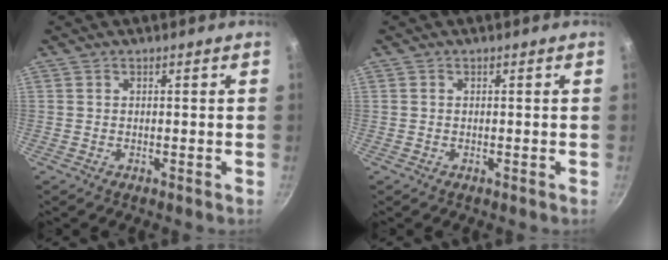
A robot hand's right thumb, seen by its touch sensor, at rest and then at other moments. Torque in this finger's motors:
{"motor_torque": [-0.22, -0.41, 0.02, -0.10, -0.03]}